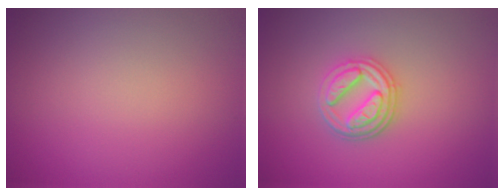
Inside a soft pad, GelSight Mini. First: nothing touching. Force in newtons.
{"total": 3.5, "press": 3.0, "slide": 1.8}